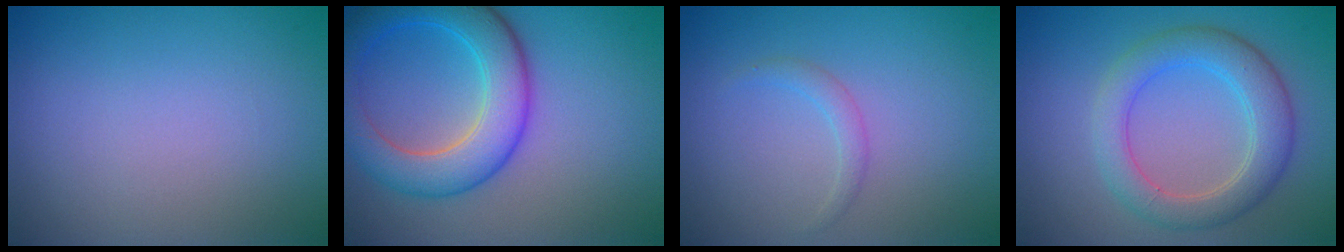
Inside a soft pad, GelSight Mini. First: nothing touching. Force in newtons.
{"total": 6.8, "press": 6.8, "slide": 0.3}
{"total": 1.1, "press": 1.1, "slide": 0.1}
{"total": 4.6, "press": 4.6, "slide": 0.2}